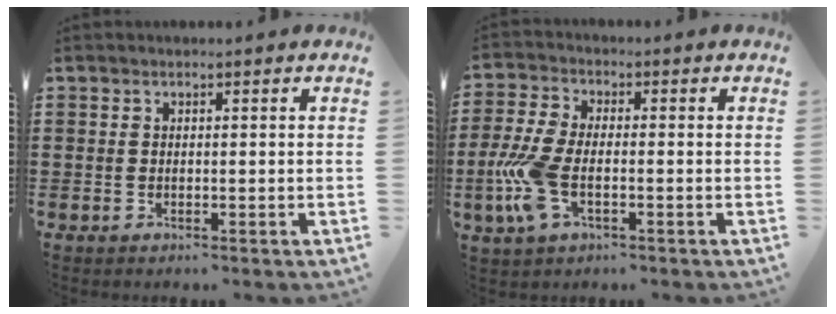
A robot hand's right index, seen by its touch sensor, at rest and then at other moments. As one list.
[{"total": 7.5, "force": [-2.1, 3.5, 6.3], "torque": [-0.164, -0.016, -0.044]}]